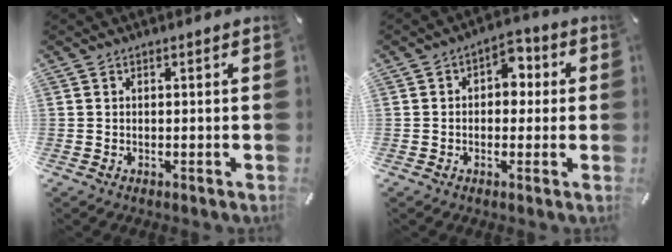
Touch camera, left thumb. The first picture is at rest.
{"total": 5.5, "force": [0.3, 4.2, 3.6], "torque": [-0.040, 0.004, -0.003]}